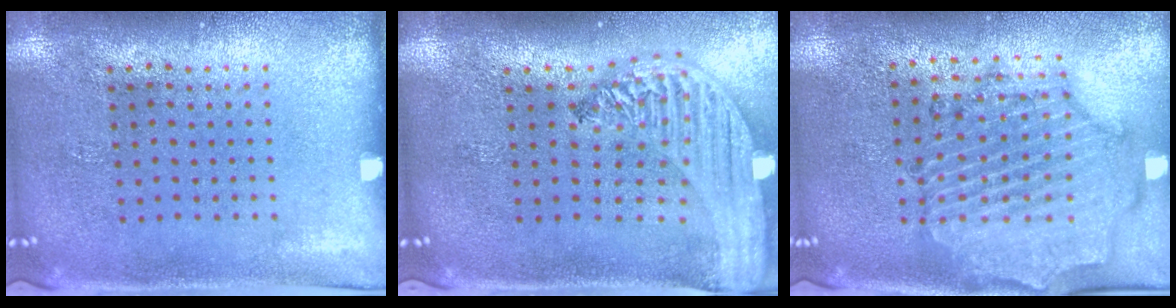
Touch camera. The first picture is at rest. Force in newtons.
{"total": 2.5, "press": 2.1, "slide": 1.4}
{"total": 1.6, "press": 1.6, "slide": 0.4}